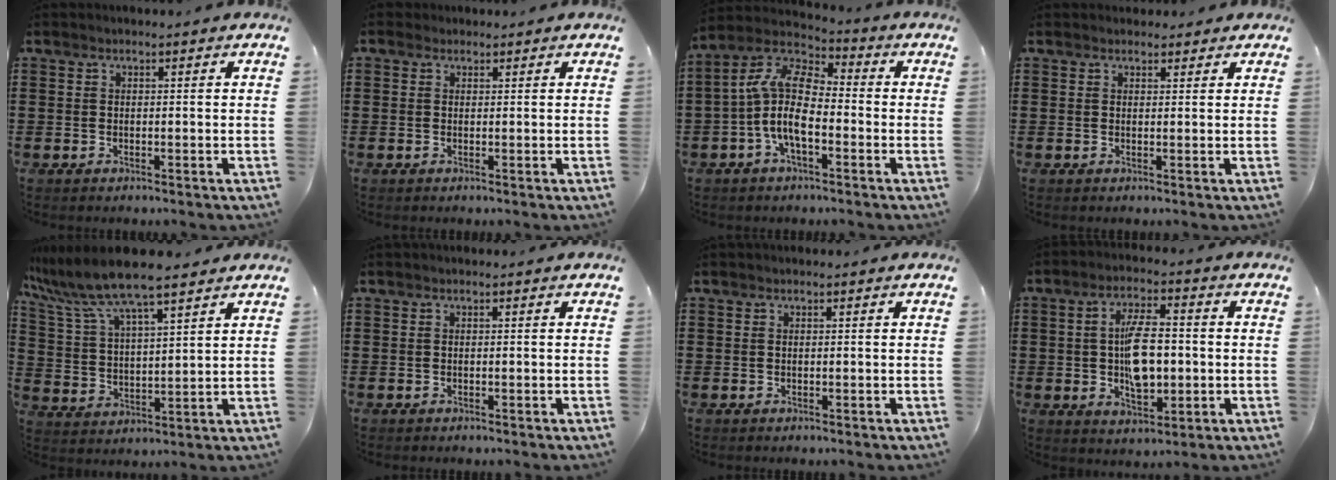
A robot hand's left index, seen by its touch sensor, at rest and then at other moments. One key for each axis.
{"total": 0.8, "fx": 0.5, "fy": 0.6, "fz": 0.2, "tx": -0.007, "ty": 0.005, "tz": 0.009}
{"total": 10.1, "fx": -2.9, "fy": 4.3, "fz": 8.7, "tx": -0.217, "ty": -0.017, "tz": -0.070}
{"total": 1.5, "fx": 1.2, "fy": 0.8, "fz": 0.2, "tx": 0.001, "ty": 0.003, "tz": 0.022}
{"total": 9.0, "fx": 7.8, "fy": 0.8, "fz": 4.6, "tx": -0.118, "ty": -0.031, "tz": 0.135}
{"total": 0.0}
{"total": 0.0}
{"total": 8.6, "fx": -0.2, "fy": 4.0, "fz": 7.6, "tx": -0.136, "ty": 0.003, "tz": -0.009}